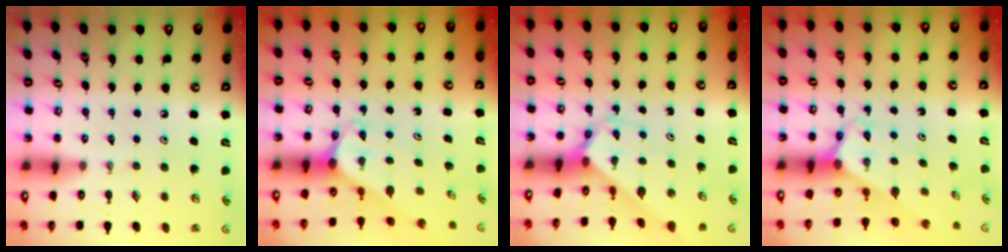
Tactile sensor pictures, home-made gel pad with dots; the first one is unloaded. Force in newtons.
{"total": 2.1, "press": 2.1, "slide": 0.2}
{"total": 2.7, "press": 2.7, "slide": 0.2}
{"total": 2.5, "press": 2.5, "slide": 0.2}